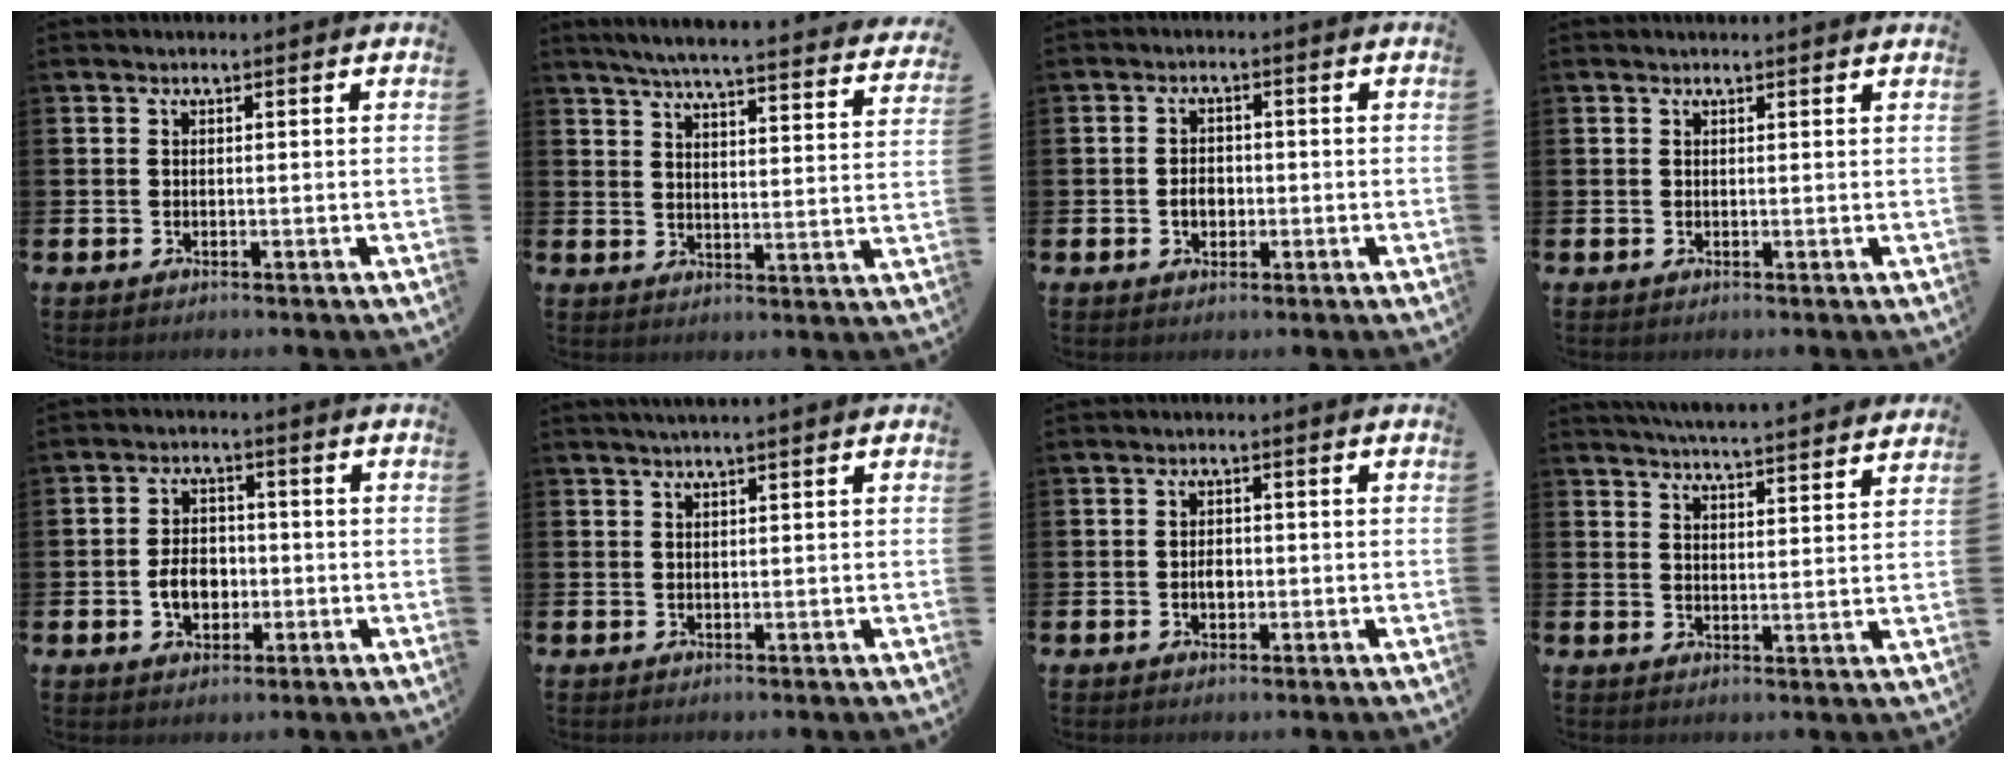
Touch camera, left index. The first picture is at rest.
{"total": 5.5, "force": [5.1, -0.1, 1.9], "torque": [-0.052, -0.043, 0.084]}
{"total": 2.5, "force": [-0.5, 1.9, 1.5], "torque": [-0.015, -0.001, -0.017]}
{"total": 0.6, "force": [0.6, -0.1, 0.0], "torque": [0.002, -0.002, 0.011]}
{"total": 4.6, "force": [-1.0, 3.4, 3.0], "torque": [-0.043, 0.001, -0.025]}
{"total": 1.4, "force": [1.1, -0.1, 0.7], "torque": [-0.011, 0.000, 0.020]}
{"total": 2.1, "force": [-0.3, 1.5, 1.5], "torque": [-0.012, -0.001, -0.010]}
{"total": 5.6, "force": [5.6, -0.1, 0.7], "torque": [-0.024, -0.037, 0.099]}